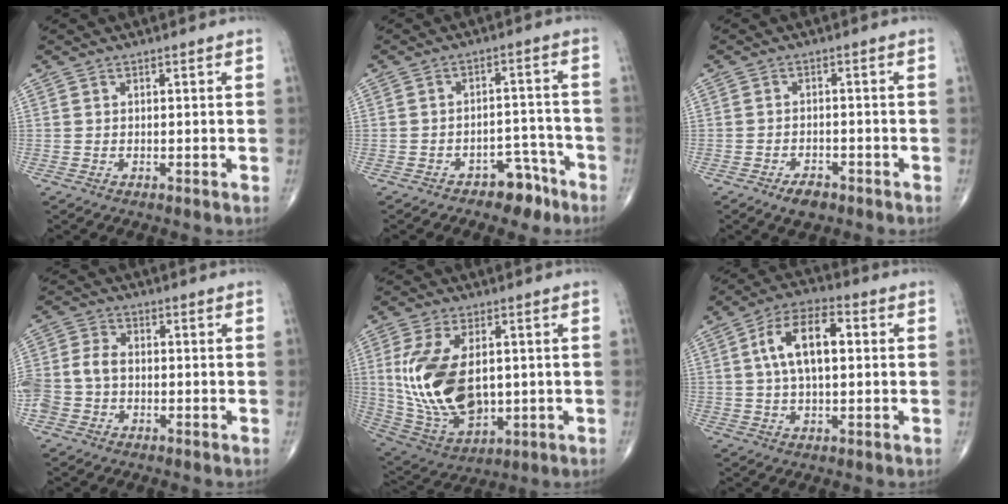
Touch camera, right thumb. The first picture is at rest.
{"total": 6.2, "force": [-4.4, 3.6, 2.5], "torque": [-0.008, 0.049, -0.063]}
{"total": 3.6, "force": [-2.5, 1.8, 1.9], "torque": [-0.029, 0.008, -0.037]}
{"total": 7.5, "force": [-1.5, 5.6, 4.8], "torque": [-0.104, 0.024, -0.033]}
{"total": 18.3, "force": [1.2, 10.6, 14.8], "torque": [-0.286, -0.017, 0.042]}
{"total": 11.6, "force": [2.0, 5.7, 9.9], "torque": [-0.177, 0.022, 0.029]}